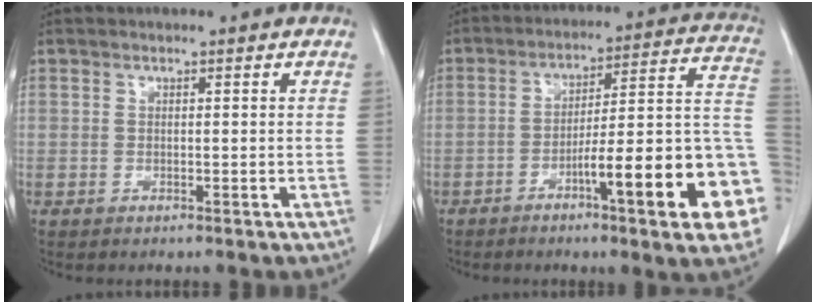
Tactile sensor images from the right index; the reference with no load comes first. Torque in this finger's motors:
{"motor_torque": [1.21, -0.20, 0.84, 0.15]}